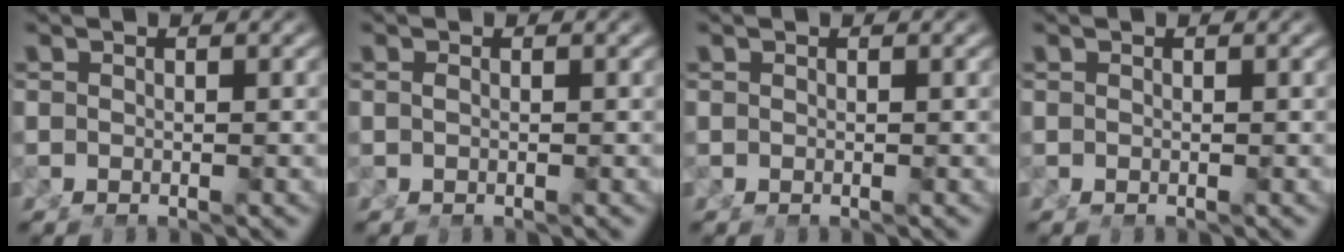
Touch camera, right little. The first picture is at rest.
{"total": 0.0}
{"total": 0.0}
{"total": 0.0}